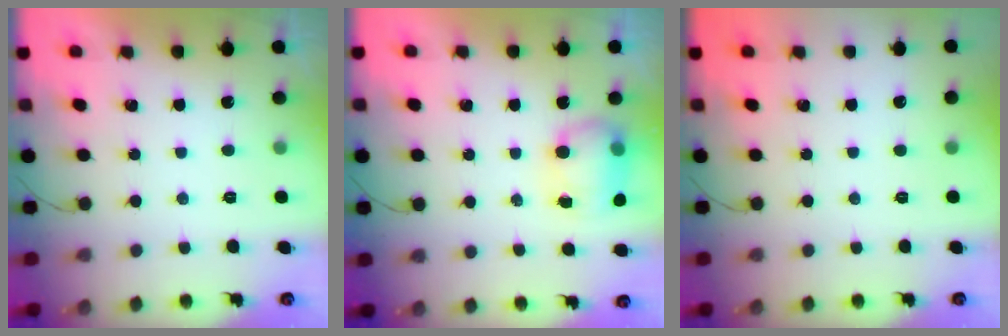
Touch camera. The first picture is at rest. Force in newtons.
{"total": 7.8, "press": 7.8, "slide": 0.6}
{"total": 0.0}